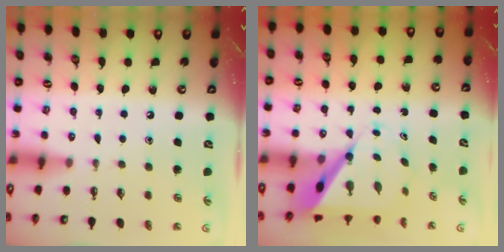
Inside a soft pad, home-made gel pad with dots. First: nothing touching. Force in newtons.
{"total": 8.4, "press": 8.3, "slide": 0.9}